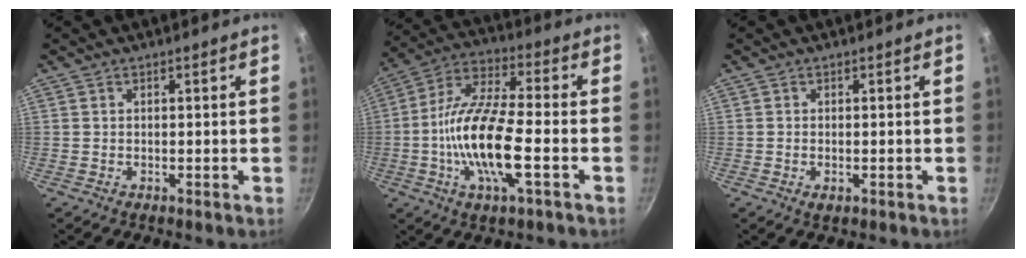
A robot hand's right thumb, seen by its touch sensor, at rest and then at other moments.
{"total": 16.4, "force": [-3.8, 4.9, 15.1], "torque": [-0.292, 0.028, -0.086]}
{"total": 1.5, "force": [-0.5, 0.8, 1.2], "torque": [-0.019, -0.003, -0.007]}